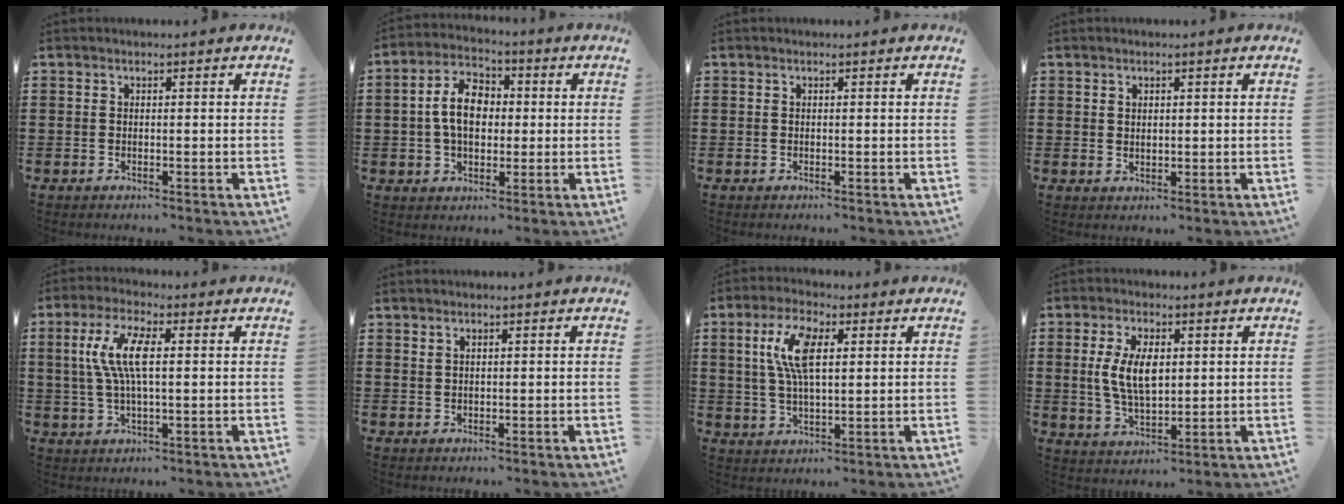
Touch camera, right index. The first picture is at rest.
{"total": 8.0, "force": [0.3, 5.1, 6.2], "torque": [-0.130, 0.012, -0.001]}
{"total": 0.0}
{"total": 1.3, "force": [1.0, 0.7, 0.3], "torque": [-0.006, 0.002, 0.020]}
{"total": 8.0, "force": [1.1, 2.8, 7.4], "torque": [-0.164, 0.004, 0.011]}
{"total": 0.9, "force": [0.7, 0.5, 0.4], "torque": [-0.010, 0.002, 0.013]}
{"total": 8.5, "force": [2.2, 3.5, 7.4], "torque": [-0.159, 0.009, 0.035]}
{"total": 7.9, "force": [1.1, 4.0, 6.7], "torque": [-0.138, 0.004, 0.014]}